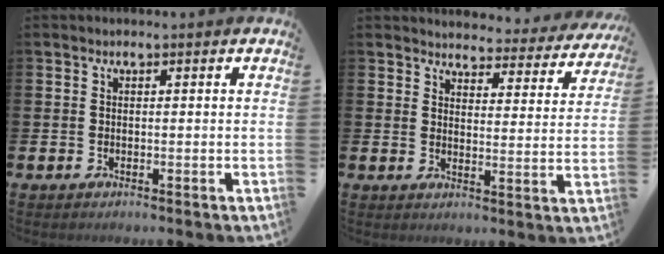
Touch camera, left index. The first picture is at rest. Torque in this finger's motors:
{"motor_torque": [0.57, -1.57, 0.29, 0.04]}